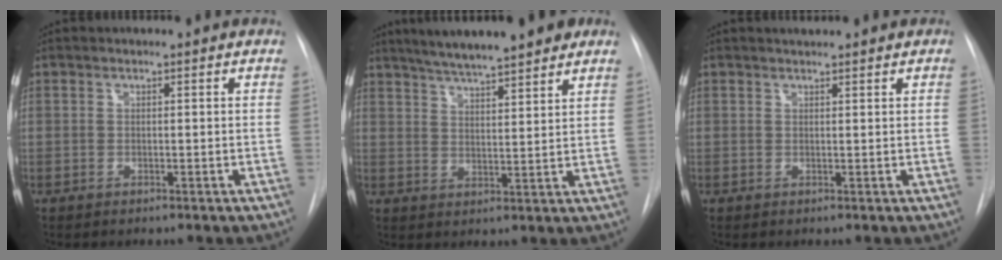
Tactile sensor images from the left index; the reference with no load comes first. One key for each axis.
{"total": 12.5, "fx": 10.3, "fy": 1.3, "fz": 6.9, "tx": -0.109, "ty": 0.014, "tz": 0.153}
{"total": 2.1, "fx": 1.8, "fy": 0.4, "fz": 1.0, "tx": -0.012, "ty": 0.016, "tz": 0.027}